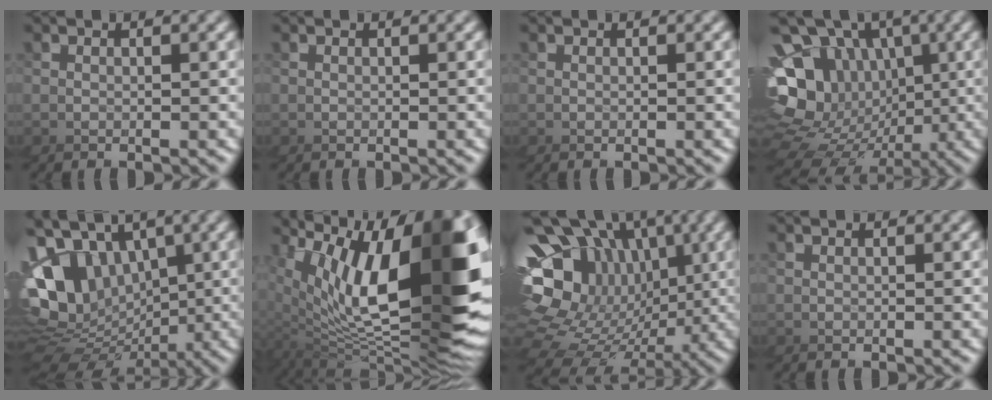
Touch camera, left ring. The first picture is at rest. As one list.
[{"total": 0.0}, {"total": 0.0}, {"total": 10.4, "force": [-1.7, 8.2, 6.3], "torque": [-0.138, -0.029, -0.029]}, {"total": 7.7, "force": [1.3, 6.0, 4.7], "torque": [-0.110, 0.016, 0.005]}, {"total": 20.8, "force": [2.6, 9.0, 18.5], "torque": [-0.288, 0.003, 0.047]}, {"total": 14.2, "force": [-0.8, 10.2, 9.8], "torque": [-0.185, -0.018, -0.013]}, {"total": 0.0}]